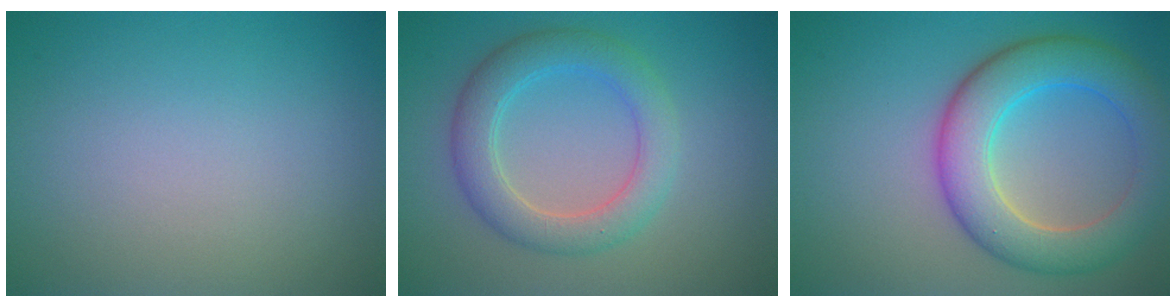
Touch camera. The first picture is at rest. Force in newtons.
{"total": 4.6, "press": 4.6, "slide": 0.2}
{"total": 7.4, "press": 7.4, "slide": 0.2}